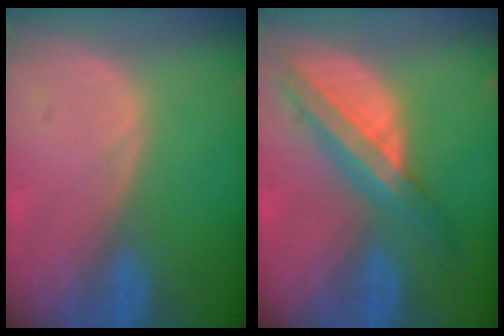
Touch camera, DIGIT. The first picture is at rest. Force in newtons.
{"total": 8.1, "press": 6.9, "slide": 4.4}